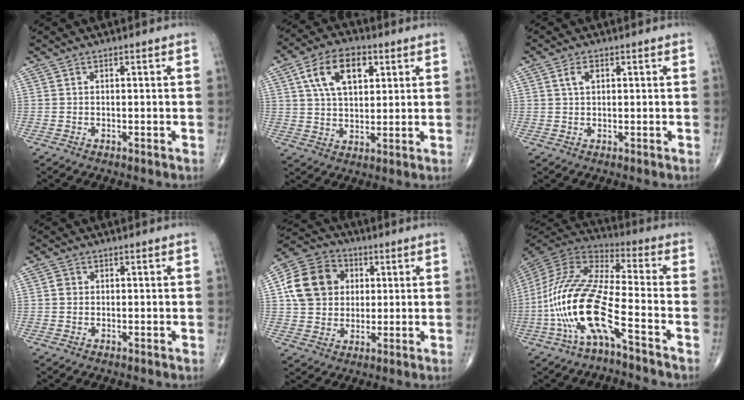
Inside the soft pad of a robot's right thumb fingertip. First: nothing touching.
{"total": 12.0, "force": [4.5, 6.9, 8.7], "torque": [-0.131, -0.003, 0.077]}
{"total": 2.4, "force": [0.9, 1.3, 1.8], "torque": [-0.030, 0.004, 0.016]}
{"total": 1.4, "force": [0.1, 1.3, 0.5], "torque": [-0.003, 0.003, 0.000]}
{"total": 14.1, "force": [2.7, 11.8, 7.1], "torque": [-0.113, 0.009, 0.043]}
{"total": 18.1, "force": [-7.1, 4.5, 16.0], "torque": [-0.360, 0.048, -0.139]}